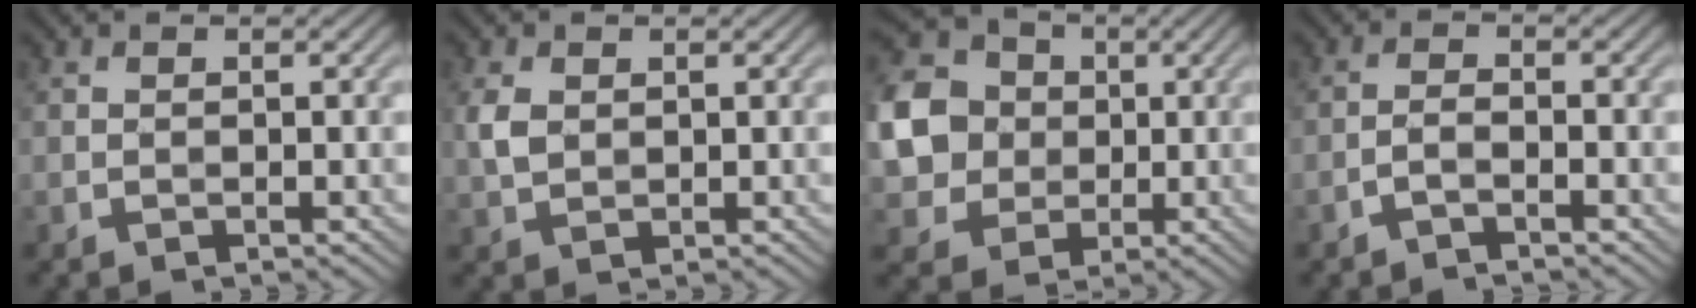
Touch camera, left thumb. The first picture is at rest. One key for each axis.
{"total": 2.4, "fx": 0.6, "fy": 1.8, "fz": 1.5, "tx": -0.043, "ty": 0.000, "tz": 0.014}
{"total": 12.9, "fx": 0.6, "fy": 11.7, "fz": 5.5, "tx": -0.190, "ty": -0.009, "tz": 0.001}
{"total": 1.6, "fx": -1.4, "fy": 0.3, "fz": 0.7, "tx": -0.014, "ty": 0.006, "tz": -0.034}